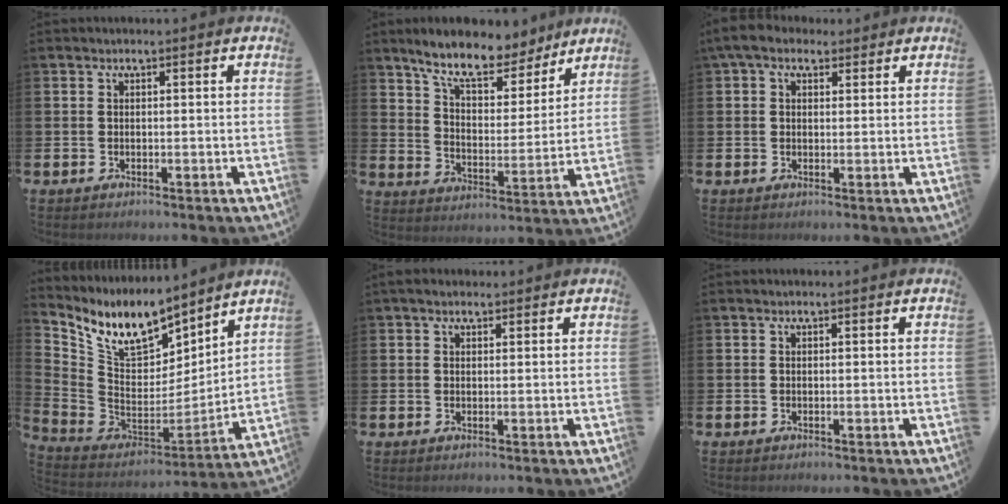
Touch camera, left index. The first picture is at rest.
{"total": 9.6, "force": [8.5, 3.0, 3.4], "torque": [-0.095, -0.054, 0.148]}
{"total": 4.8, "force": [3.5, 2.5, 2.0], "torque": [-0.044, 0.000, 0.064]}
{"total": 10.8, "force": [9.2, 4.4, 3.5], "torque": [-0.118, -0.057, 0.171]}
{"total": 1.8, "force": [1.3, 1.0, 0.7], "torque": [0.000, 0.002, 0.022]}
{"total": 0.0}